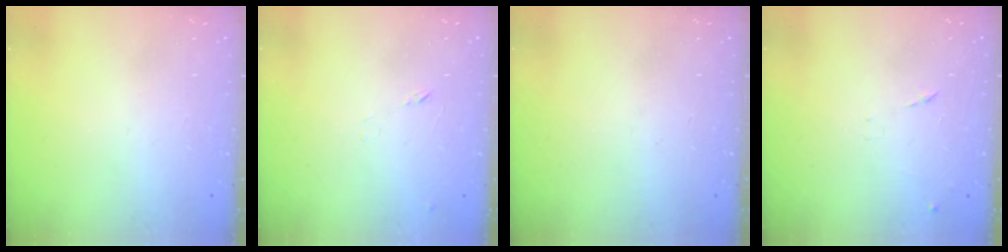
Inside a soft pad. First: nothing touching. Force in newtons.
{"total": 7.2, "press": 7.1, "slide": 0.6}
{"total": 0.0}
{"total": 6.6, "press": 6.6, "slide": 0.4}